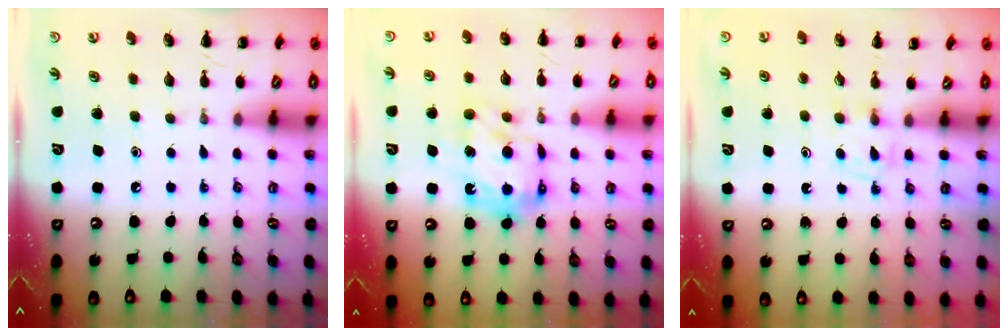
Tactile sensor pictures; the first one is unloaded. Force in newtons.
{"total": 10.6, "press": 10.5, "slide": 1.2}
{"total": 3.4, "press": 3.1, "slide": 1.5}